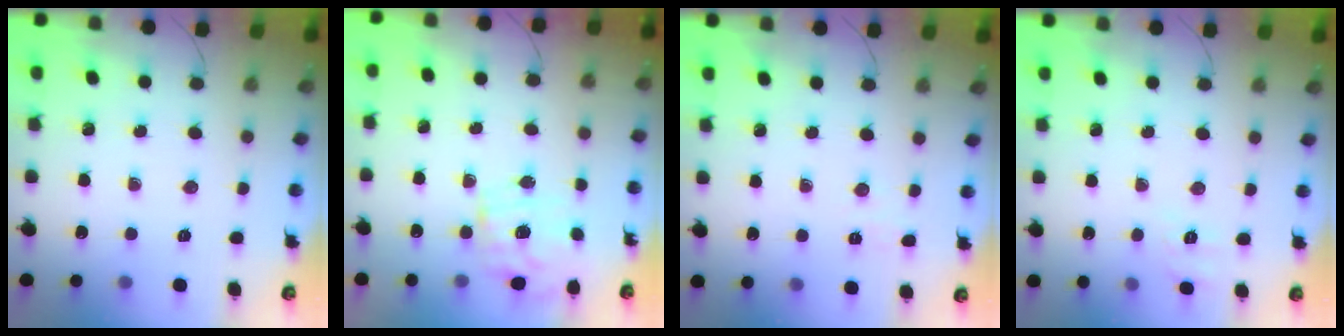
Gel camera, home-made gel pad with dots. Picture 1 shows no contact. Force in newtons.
{"total": 2.1, "press": 0.6, "slide": 2.0}
{"total": 1.2, "press": 0.3, "slide": 1.2}
{"total": 5.8, "press": 5.5, "slide": 2.0}